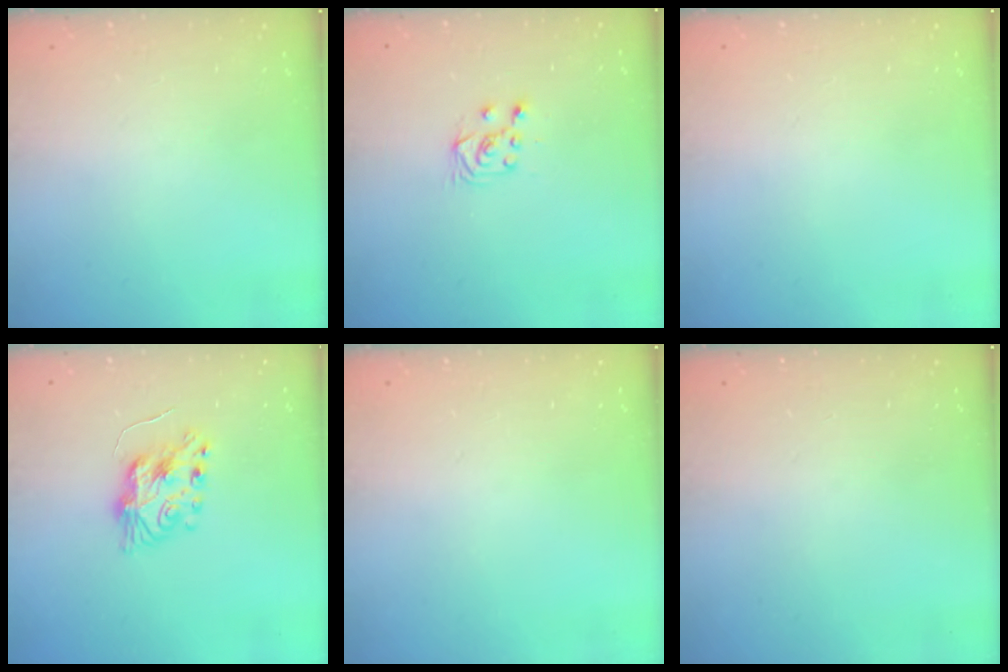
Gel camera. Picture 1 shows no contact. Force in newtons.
{"total": 6.3, "press": 6.3, "slide": 0.7}
{"total": 0.0}
{"total": 8.7, "press": 8.6, "slide": 0.6}
{"total": 0.0}
{"total": 0.0}